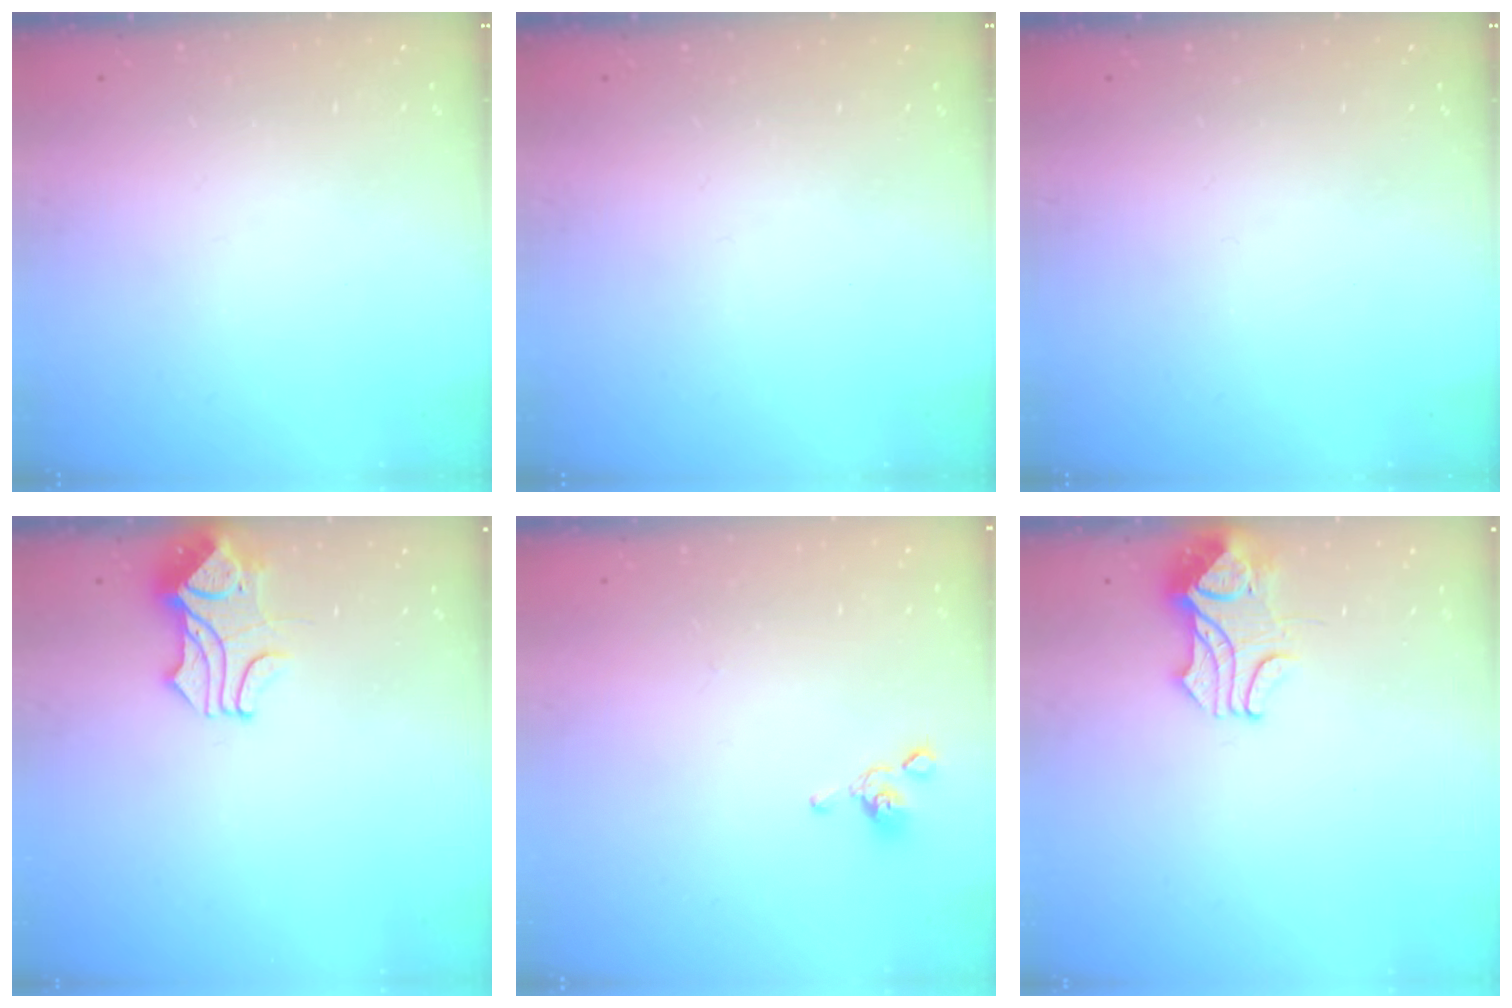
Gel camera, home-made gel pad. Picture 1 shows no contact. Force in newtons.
{"total": 0.0}
{"total": 0.0}
{"total": 1.7, "press": 1.3, "slide": 1.1}
{"total": 2.2, "press": 2.0, "slide": 0.8}
{"total": 2.0, "press": 1.9, "slide": 0.8}